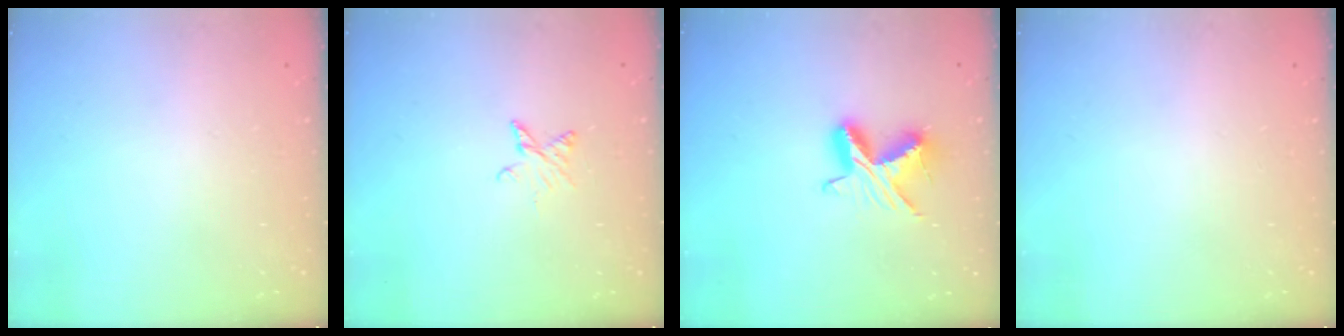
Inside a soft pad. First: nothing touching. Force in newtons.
{"total": 3.1, "press": 3.1, "slide": 0.4}
{"total": 9.5, "press": 9.4, "slide": 0.5}
{"total": 0.0}